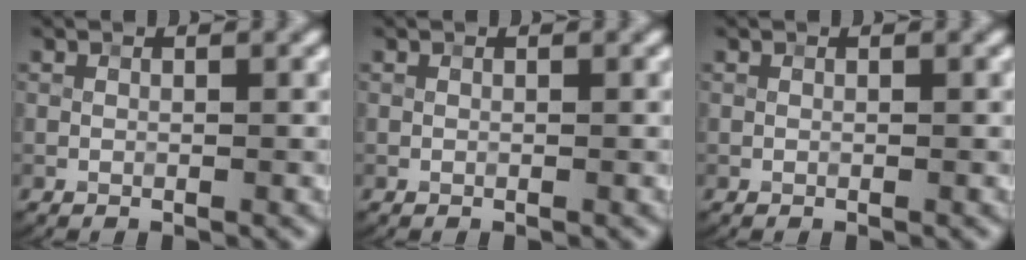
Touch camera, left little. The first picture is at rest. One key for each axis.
{"total": 0.0}
{"total": 0.0}